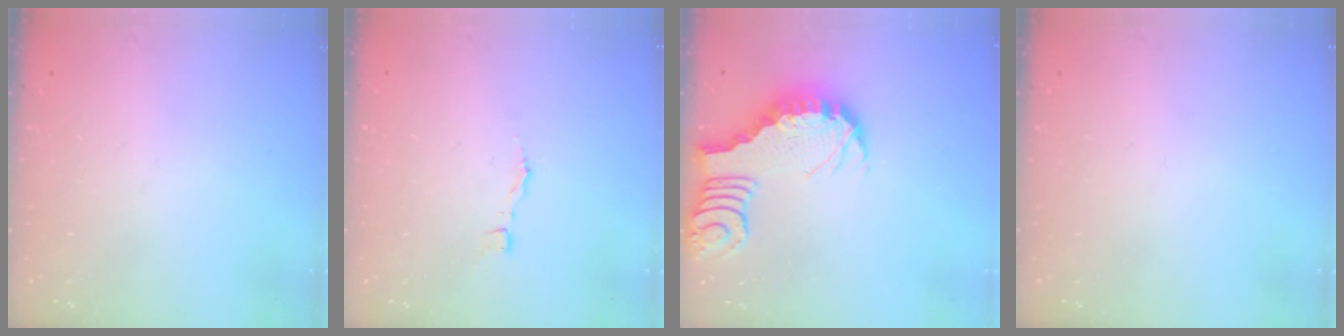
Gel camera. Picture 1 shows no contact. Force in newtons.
{"total": 2.9, "press": 2.9, "slide": 0.2}
{"total": 3.0, "press": 2.9, "slide": 0.6}
{"total": 0.0}